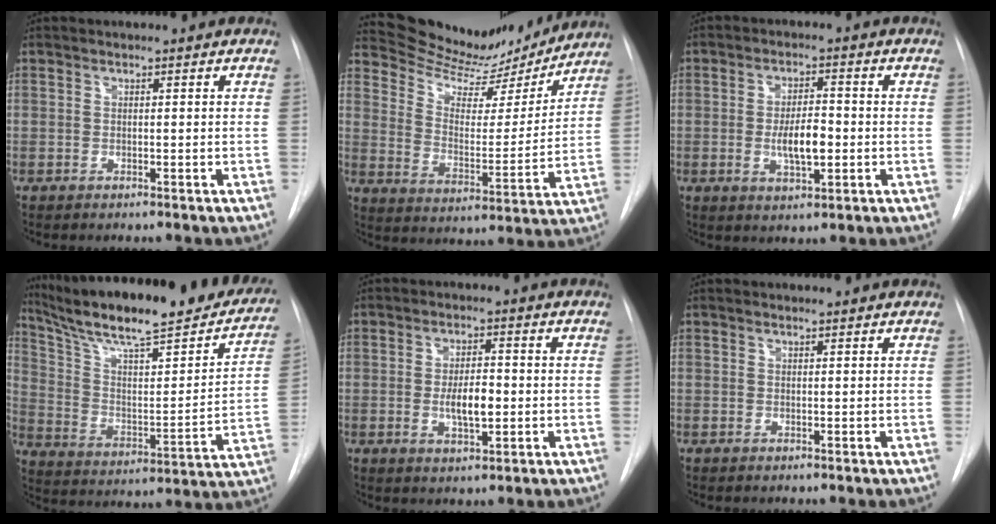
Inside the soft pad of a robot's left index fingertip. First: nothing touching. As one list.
[{"total": 15.7, "force": [15.2, 3.4, 2.1], "torque": [-0.032, -0.022, 0.225]}, {"total": 6.1, "force": [-1.0, 2.1, 5.7], "torque": [-0.102, -0.001, -0.013]}, {"total": 29.8, "force": [24.7, 4.8, 15.9], "torque": [-0.247, -0.036, 0.350]}, {"total": 5.1, "force": [-0.6, 1.8, 4.8], "torque": [-0.084, -0.002, -0.007]}, {"total": 1.2, "force": [1.2, 0.1, 0.1], "torque": [-0.010, 0.011, 0.016]}]